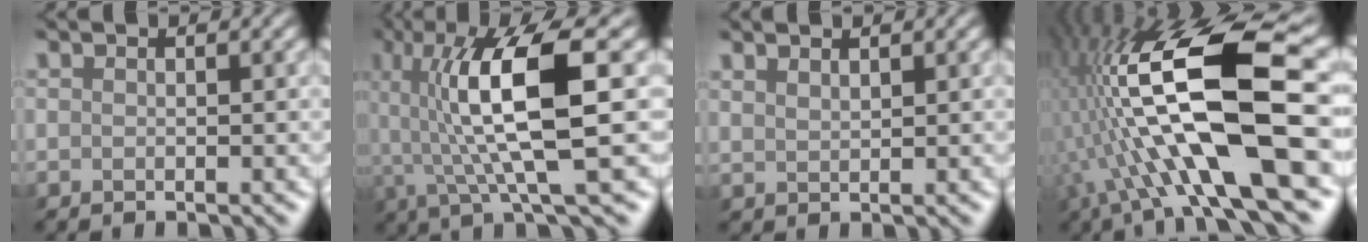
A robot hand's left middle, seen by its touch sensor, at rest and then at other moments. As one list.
[{"total": 9.7, "force": [1.3, 1.9, 9.4], "torque": [-0.161, 0.013, 0.029]}, {"total": 1.2, "force": [1.1, 0.0, -0.4], "torque": [0.004, 0.005, 0.024]}, {"total": 15.3, "force": [-2.2, 4.3, 14.6], "torque": [-0.262, 0.038, -0.037]}]